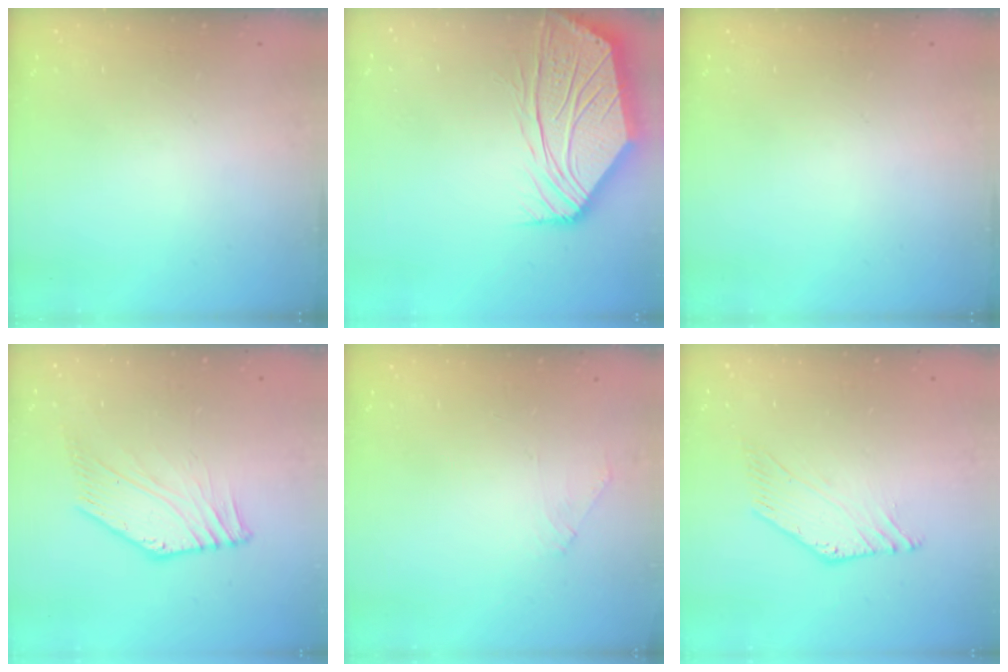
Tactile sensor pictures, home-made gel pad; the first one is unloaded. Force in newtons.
{"total": 14.3, "press": 14.1, "slide": 1.9}
{"total": 0.0}
{"total": 3.0, "press": 2.8, "slide": 1.0}
{"total": 3.2, "press": 3.2, "slide": 0.6}
{"total": 1.8, "press": 1.8, "slide": 0.5}